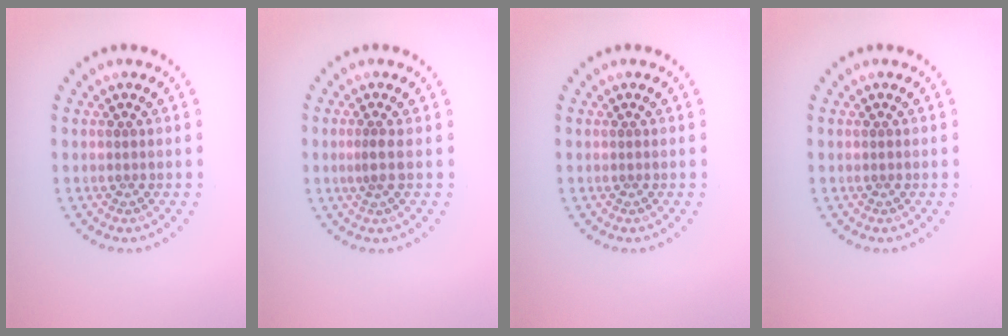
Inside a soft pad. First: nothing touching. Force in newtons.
{"total": 1.3, "press": 0.9, "slide": 1.0}
{"total": 0.0}
{"total": 0.0}